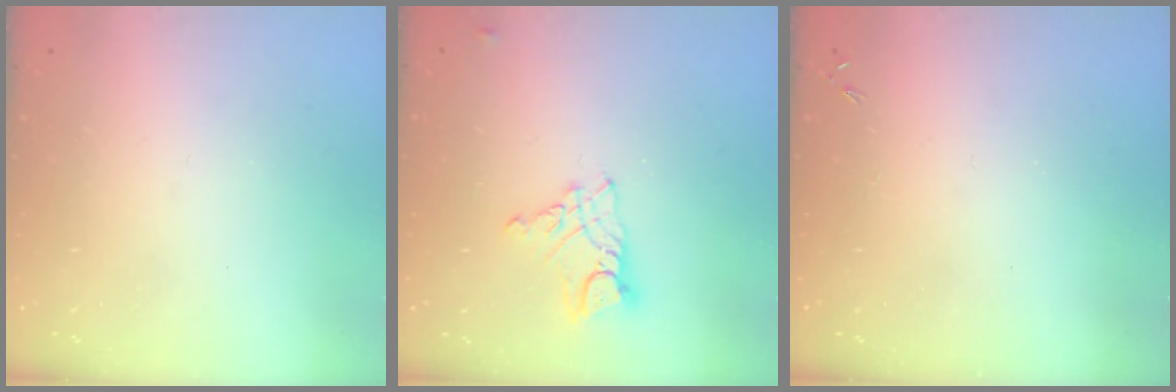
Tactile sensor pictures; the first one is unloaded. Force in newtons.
{"total": 9.0, "press": 9.0, "slide": 0.8}
{"total": 0.0}